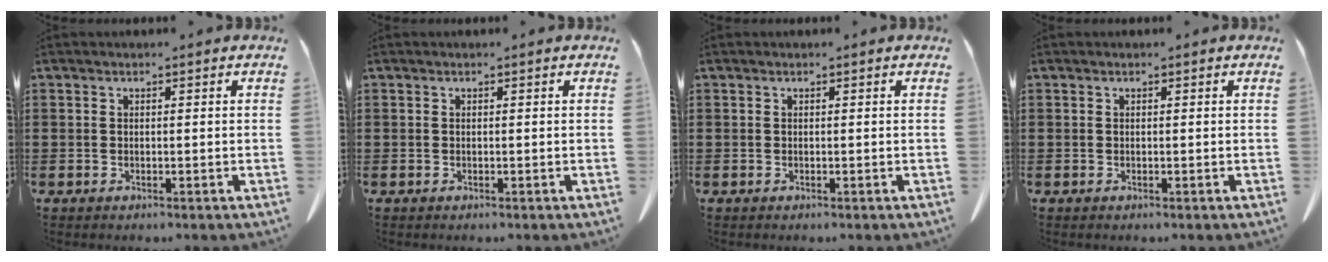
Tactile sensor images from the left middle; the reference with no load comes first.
{"total": 0.0}
{"total": 0.0}
{"total": 0.0}